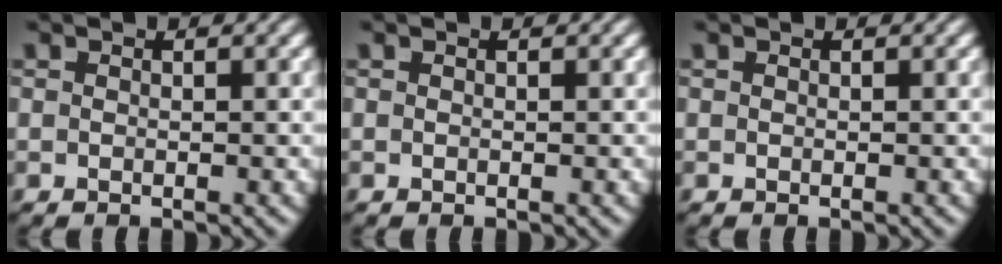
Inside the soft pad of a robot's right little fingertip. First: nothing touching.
{"total": 0.0}
{"total": 0.0}